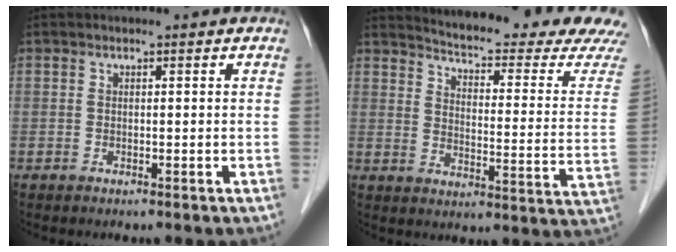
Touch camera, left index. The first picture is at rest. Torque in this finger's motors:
{"motor_torque": [0.05, -0.42, 0.35, 0.06]}